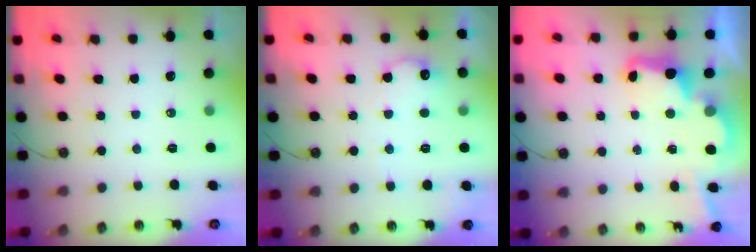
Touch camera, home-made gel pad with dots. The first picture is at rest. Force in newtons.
{"total": 11.3, "press": 11.3, "slide": 0.6}
{"total": 4.8, "press": 4.7, "slide": 0.5}